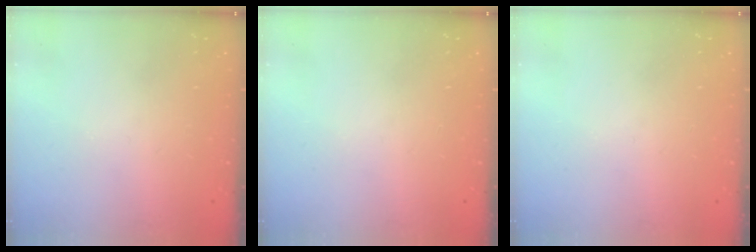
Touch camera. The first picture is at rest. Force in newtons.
{"total": 0.0}
{"total": 0.0}